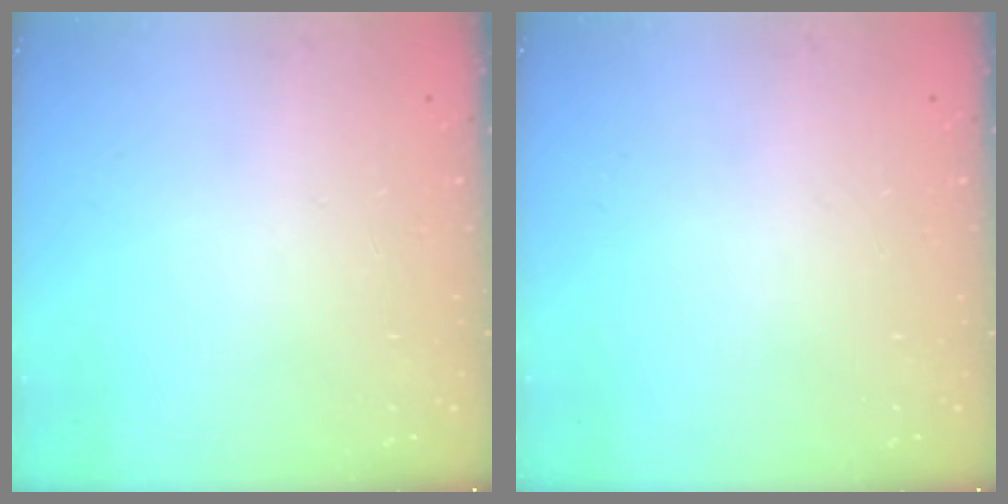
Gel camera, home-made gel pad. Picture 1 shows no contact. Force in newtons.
{"total": 0.0}